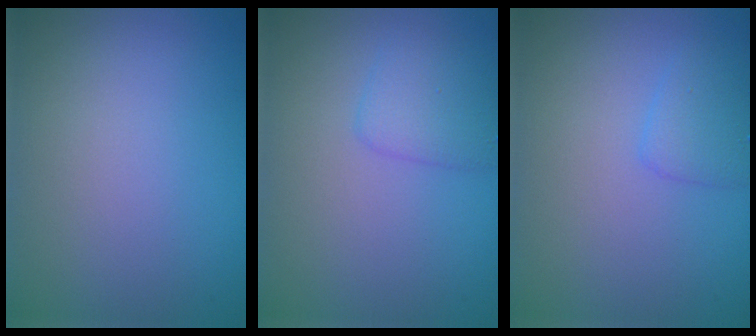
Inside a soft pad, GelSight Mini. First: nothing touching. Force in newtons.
{"total": 2.2, "press": 2.2, "slide": 0.1}
{"total": 1.7, "press": 1.7, "slide": 0.1}